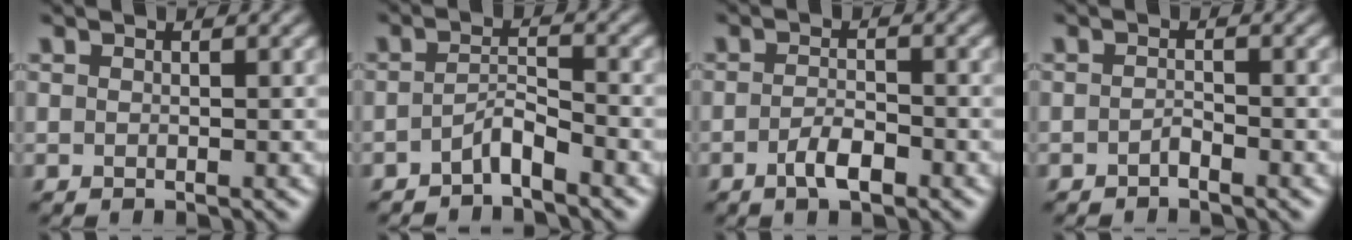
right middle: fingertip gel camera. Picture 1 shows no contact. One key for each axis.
{"total": 2.1, "fx": -1.6, "fy": 0.3, "fz": 1.3, "tx": -0.024, "ty": 0.007, "tz": -0.033}
{"total": 2.4, "fx": -1.3, "fy": 0.8, "fz": 1.8, "tx": -0.037, "ty": 0.000, "tz": -0.026}
{"total": 0.9, "fx": -0.7, "fy": 0.2, "fz": 0.5, "tx": -0.010, "ty": 0.003, "tz": -0.013}